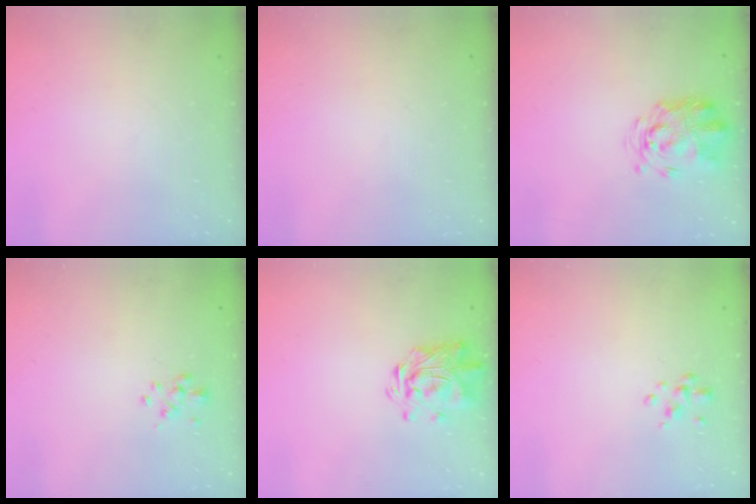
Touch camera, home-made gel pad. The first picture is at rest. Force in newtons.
{"total": 0.0}
{"total": 3.6, "press": 3.5, "slide": 0.6}
{"total": 1.3, "press": 1.1, "slide": 0.6}
{"total": 1.9, "press": 1.8, "slide": 0.6}
{"total": 2.2, "press": 2.2, "slide": 0.3}